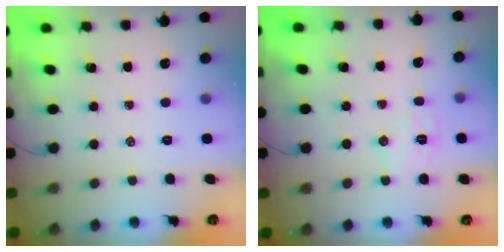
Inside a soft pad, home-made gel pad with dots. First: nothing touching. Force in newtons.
{"total": 5.6, "press": 5.5, "slide": 0.9}